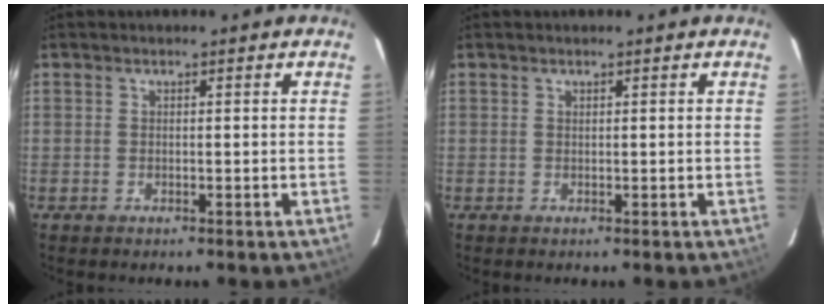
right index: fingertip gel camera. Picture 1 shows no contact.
{"total": 0.0}